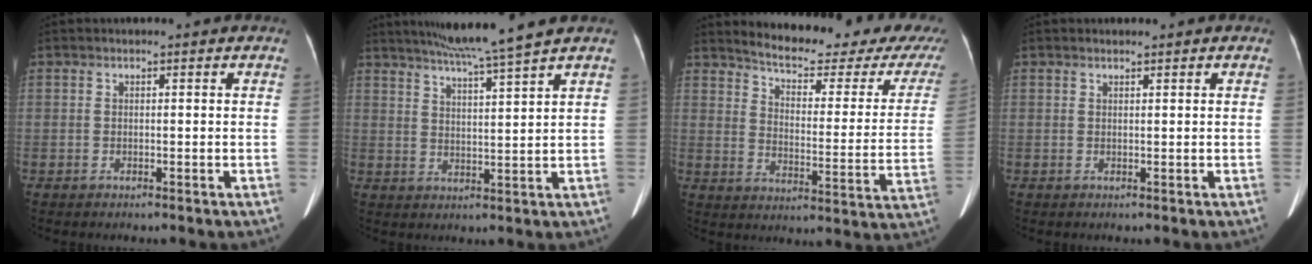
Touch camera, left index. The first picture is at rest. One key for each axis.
{"total": 9.0, "fx": 7.5, "fy": -1.9, "fz": 4.6, "tx": -0.078, "ty": -0.002, "tz": 0.120}
{"total": 20.6, "fx": 18.3, "fy": 2.9, "fz": 9.0, "tx": -0.120, "ty": -0.053, "tz": 0.221}
{"total": 0.8, "fx": 0.7, "fy": 0.2, "fz": 0.3, "tx": -0.012, "ty": 0.003, "tz": 0.012}